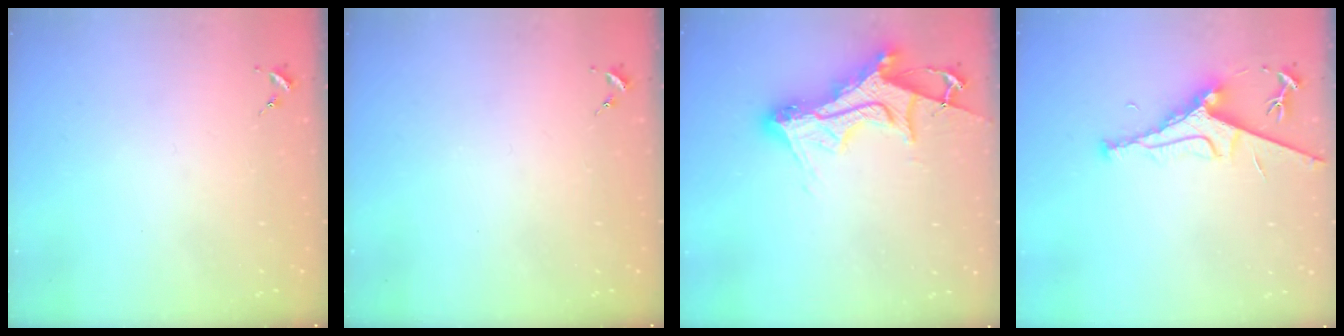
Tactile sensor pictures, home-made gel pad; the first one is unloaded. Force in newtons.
{"total": 0.0}
{"total": 16.6, "press": 16.5, "slide": 1.5}
{"total": 8.0, "press": 8.0, "slide": 1.0}